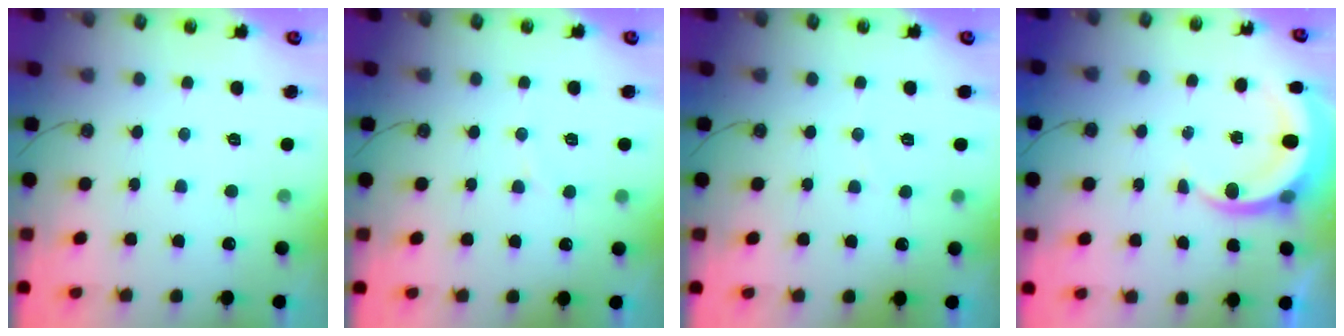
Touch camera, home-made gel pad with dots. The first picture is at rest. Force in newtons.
{"total": 6.0, "press": 6.0, "slide": 0.4}
{"total": 2.0, "press": 1.8, "slide": 1.0}
{"total": 5.5, "press": 5.4, "slide": 0.5}